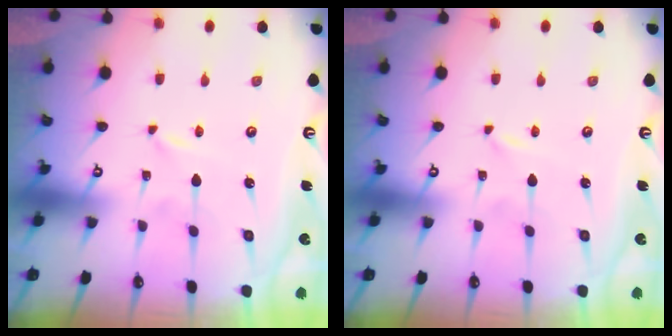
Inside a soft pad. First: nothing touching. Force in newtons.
{"total": 0.0}